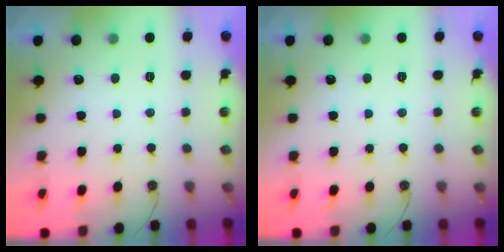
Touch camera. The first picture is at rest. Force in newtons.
{"total": 0.0}